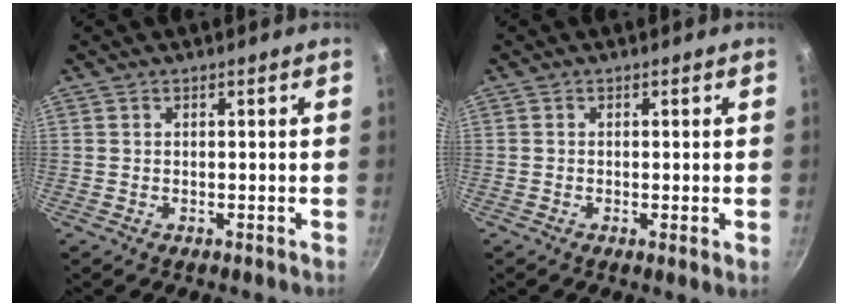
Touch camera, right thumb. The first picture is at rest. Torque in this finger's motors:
{"motor_torque": [-0.30, 0.35, -0.30, 0.20, -0.01]}